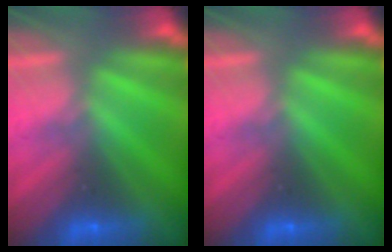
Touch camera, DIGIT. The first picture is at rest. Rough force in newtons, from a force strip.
{"total": 0.0}